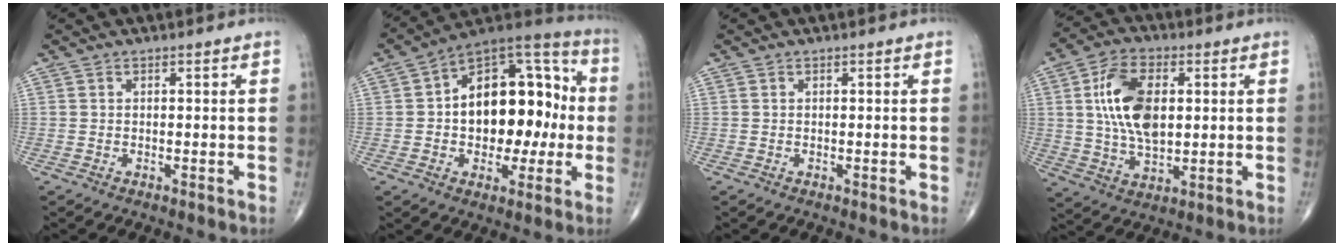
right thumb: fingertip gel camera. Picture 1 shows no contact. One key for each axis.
{"total": 21.3, "fx": -0.2, "fy": 13.0, "fz": 16.8, "tx": -0.204, "ty": 0.042, "tz": -0.005}
{"total": 0.0}
{"total": 13.5, "fx": 2.4, "fy": 7.7, "fz": 10.9, "tx": -0.192, "ty": -0.002, "tz": 0.045}